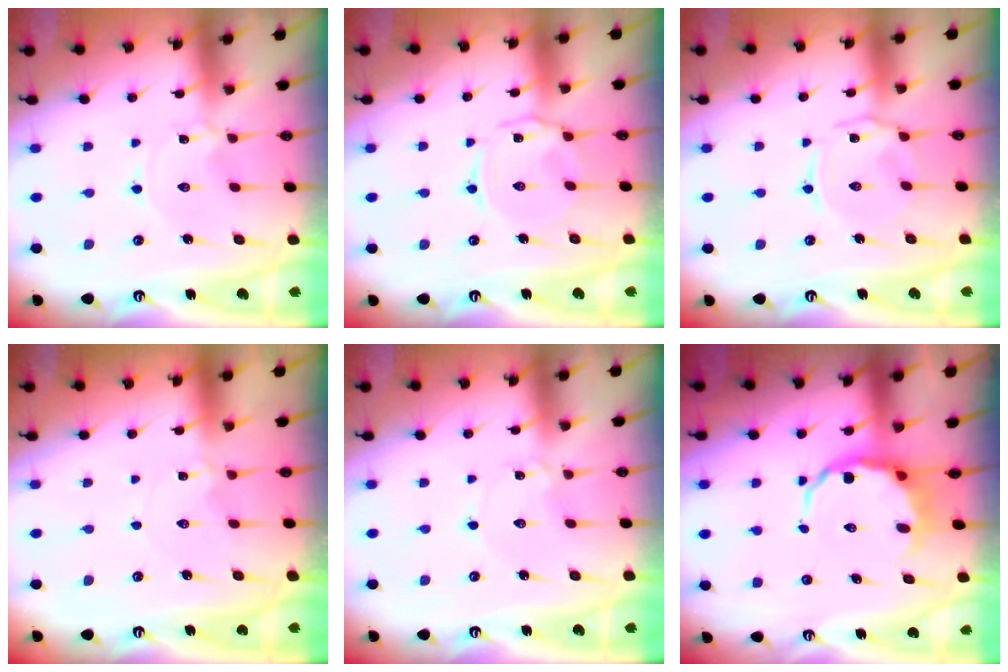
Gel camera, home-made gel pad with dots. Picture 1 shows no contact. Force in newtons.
{"total": 3.5, "press": 3.4, "slide": 0.6}
{"total": 2.2, "press": 2.2, "slide": 0.6}
{"total": 0.0}
{"total": 0.8, "press": 0.8, "slide": 0.1}
{"total": 7.2, "press": 6.9, "slide": 2.2}